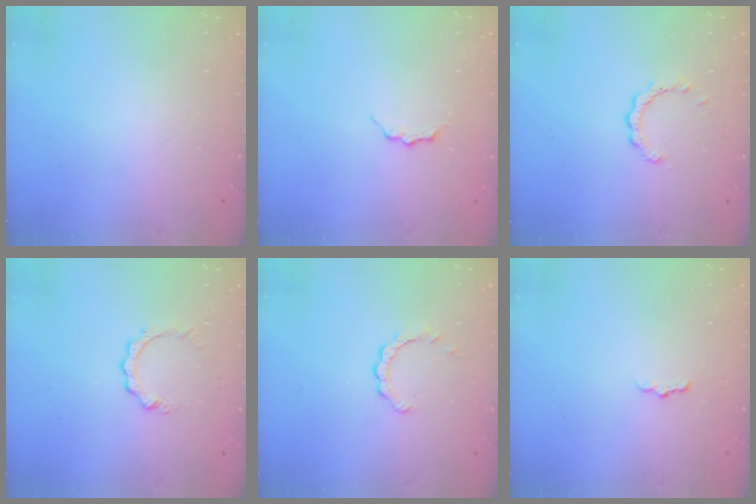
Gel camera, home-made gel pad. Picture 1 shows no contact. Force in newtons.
{"total": 4.0, "press": 3.9, "slide": 0.5}
{"total": 2.1, "press": 2.1, "slide": 0.1}
{"total": 2.9, "press": 2.9, "slide": 0.3}
{"total": 2.0, "press": 2.0, "slide": 0.2}
{"total": 2.9, "press": 2.9, "slide": 0.3}